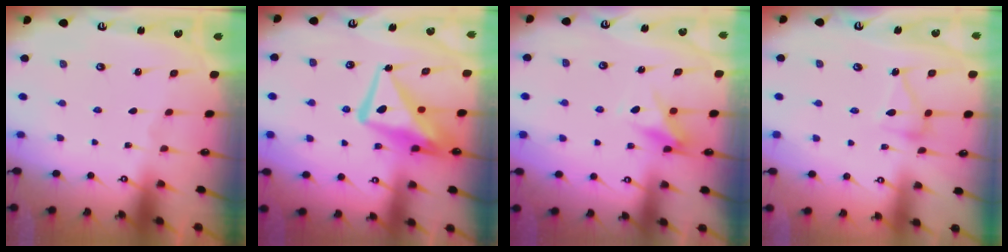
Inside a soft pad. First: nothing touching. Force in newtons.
{"total": 13.2, "press": 13.1, "slide": 1.4}
{"total": 6.8, "press": 6.7, "slide": 0.7}
{"total": 11.6, "press": 11.6, "slide": 0.6}